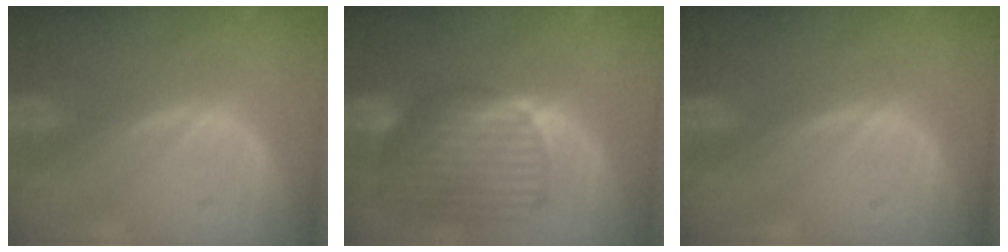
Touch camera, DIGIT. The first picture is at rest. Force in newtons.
{"total": 10.1, "press": 8.7, "slide": 5.2}
{"total": 0.0}